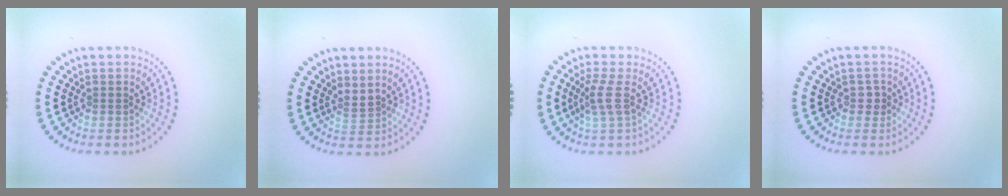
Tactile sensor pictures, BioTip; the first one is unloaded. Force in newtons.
{"total": 1.0, "press": 0.5, "slide": 0.9}
{"total": 2.2, "press": 1.5, "slide": 1.5}
{"total": 0.8, "press": 0.8, "slide": 0.2}